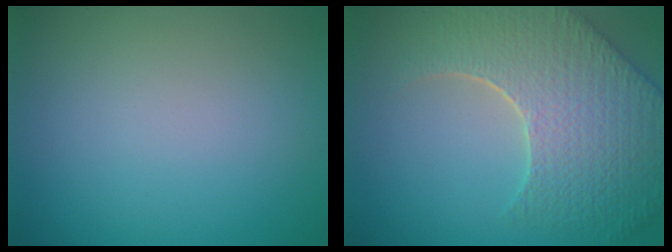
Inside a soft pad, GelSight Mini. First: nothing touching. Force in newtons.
{"total": 8.9, "press": 6.4, "slide": 6.3}